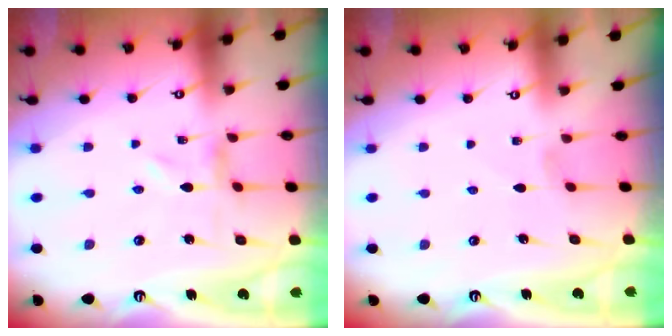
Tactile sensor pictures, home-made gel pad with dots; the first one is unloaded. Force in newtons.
{"total": 0.0}